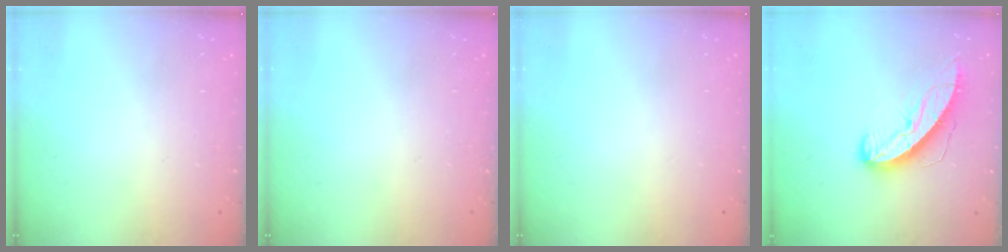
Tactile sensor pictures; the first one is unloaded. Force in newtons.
{"total": 0.0}
{"total": 0.0}
{"total": 11.6, "press": 11.5, "slide": 0.9}